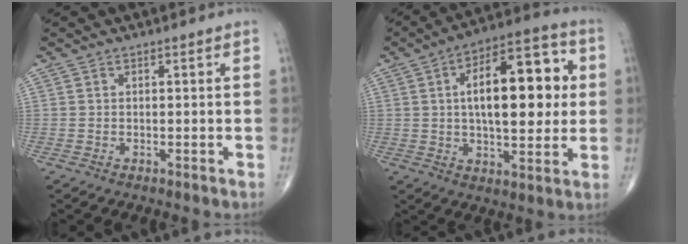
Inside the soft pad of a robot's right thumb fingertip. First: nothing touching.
{"total": 19.8, "force": [2.9, 9.0, 17.4], "torque": [-0.233, 0.015, 0.039]}